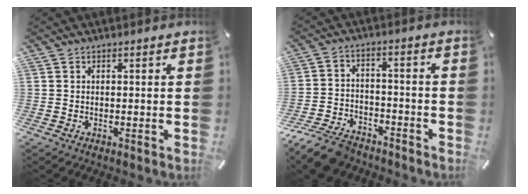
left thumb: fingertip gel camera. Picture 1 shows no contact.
{"total": 9.9, "force": [-8.0, 4.4, 3.7], "torque": [-0.068, 0.042, -0.151]}